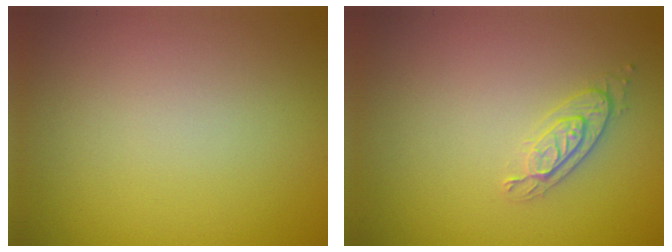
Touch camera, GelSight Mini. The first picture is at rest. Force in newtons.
{"total": 2.1, "press": 1.9, "slide": 0.8}